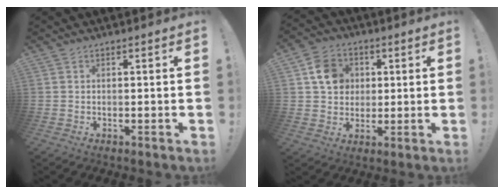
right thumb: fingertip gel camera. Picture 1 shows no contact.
{"total": 11.1, "force": [3.1, 9.8, 4.3], "torque": [-0.053, -0.003, 0.066]}